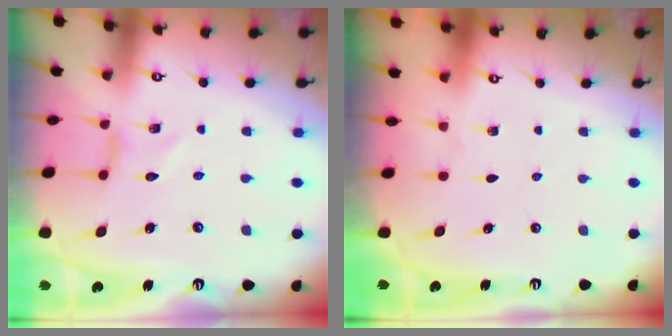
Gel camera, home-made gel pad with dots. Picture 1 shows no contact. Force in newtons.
{"total": 0.0}